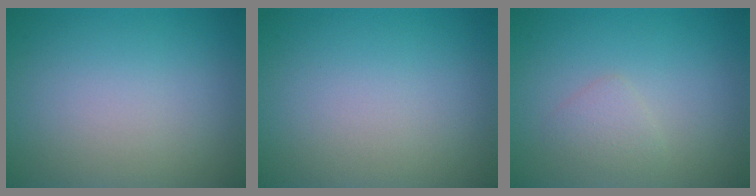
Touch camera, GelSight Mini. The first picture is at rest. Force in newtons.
{"total": 0.0}
{"total": 1.4, "press": 1.4, "slide": 0.1}